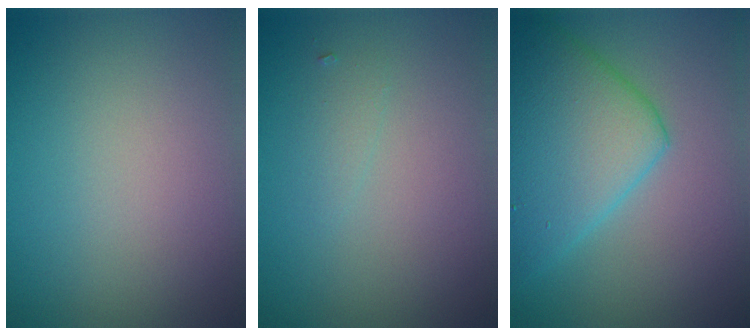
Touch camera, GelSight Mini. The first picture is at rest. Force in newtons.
{"total": 0.8, "press": 0.8, "slide": 0.0}
{"total": 8.2, "press": 8.2, "slide": 0.3}